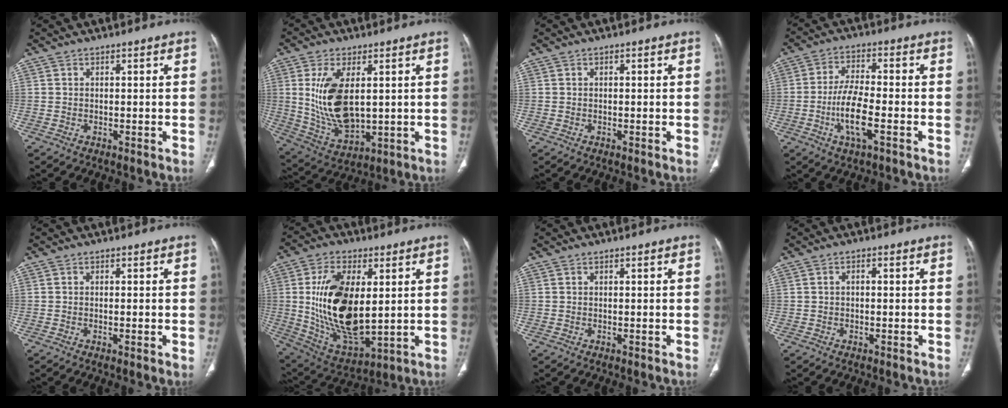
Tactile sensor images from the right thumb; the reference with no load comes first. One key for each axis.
{"total": 14.1, "fx": 2.2, "fy": 7.4, "fz": 11.8, "tx": -0.222, "ty": -0.019, "tz": 0.060}
{"total": 0.0}
{"total": 9.0, "fx": -3.0, "fy": 2.8, "fz": 8.0, "tx": -0.162, "ty": 0.012, "tz": -0.057}
{"total": 1.7, "fx": -0.3, "fy": 0.2, "fz": 1.6, "tx": -0.032, "ty": -0.005, "tz": -0.005}
{"total": 20.8, "fx": 2.2, "fy": 10.7, "fz": 17.7, "tx": -0.320, "ty": -0.021, "tz": 0.056}
{"total": 0.0}
{"total": 1.1, "fx": 0.0, "fy": 0.7, "fz": 0.8, "tx": -0.012, "ty": 0.005, "tz": -0.003}